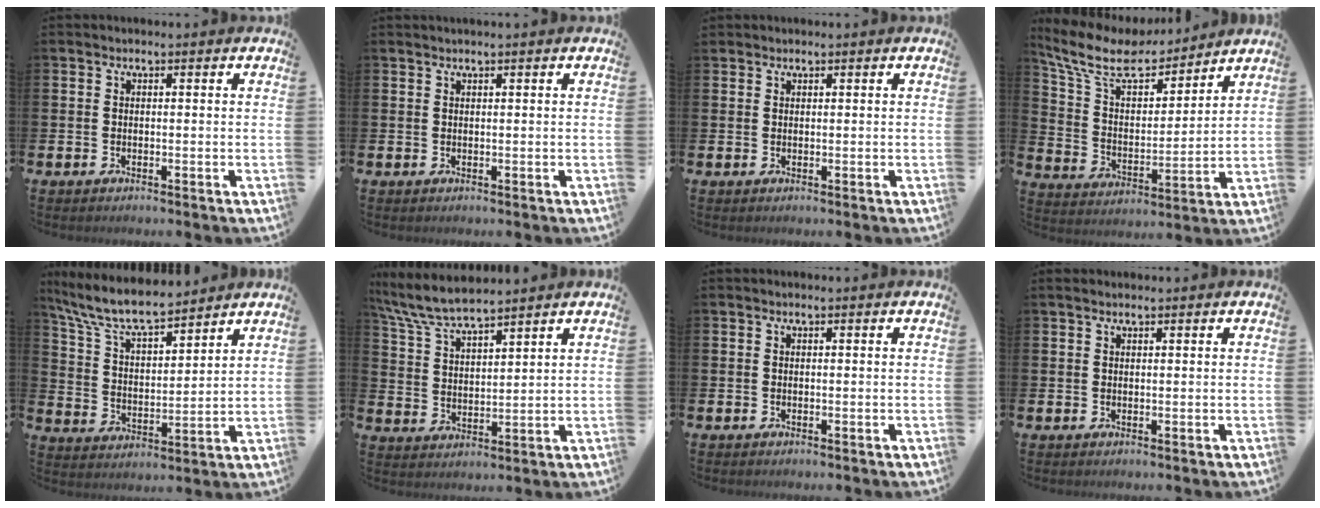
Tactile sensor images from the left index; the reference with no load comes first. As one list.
[{"total": 0.5, "force": [0.4, -0.1, 0.3], "torque": [-0.010, 0.002, 0.010]}, {"total": 1.0, "force": [0.9, 0.3, -0.2], "torque": [0.012, -0.001, 0.015]}, {"total": 10.9, "force": [9.5, 3.4, 4.0], "torque": [-0.121, -0.059, 0.167]}, {"total": 8.6, "force": [7.8, 1.5, 3.3], "torque": [-0.099, -0.043, 0.140]}, {"total": 7.0, "force": [6.7, 0.7, 2.1], "torque": [-0.070, -0.026, 0.122]}, {"total": 0.0}, {"total": 0.8, "force": [0.8, 0.0, 0.2], "torque": [-0.003, 0.002, 0.013]}]